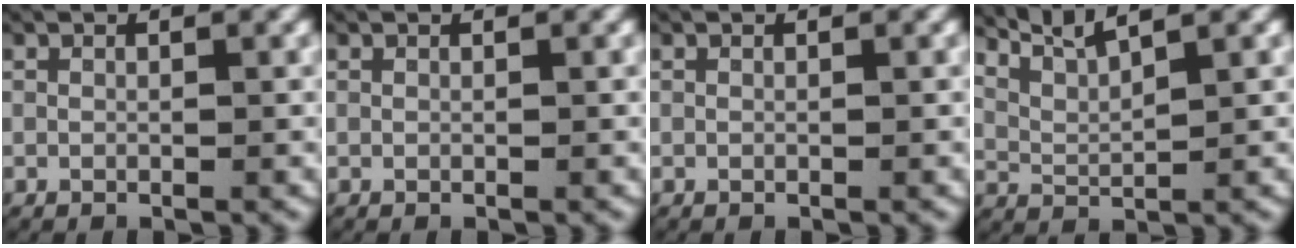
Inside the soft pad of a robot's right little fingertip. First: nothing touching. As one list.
[{"total": 0.0}, {"total": 0.0}, {"total": 4.5, "force": [3.8, 1.3, 1.9], "torque": [-0.045, 0.008, 0.065]}]